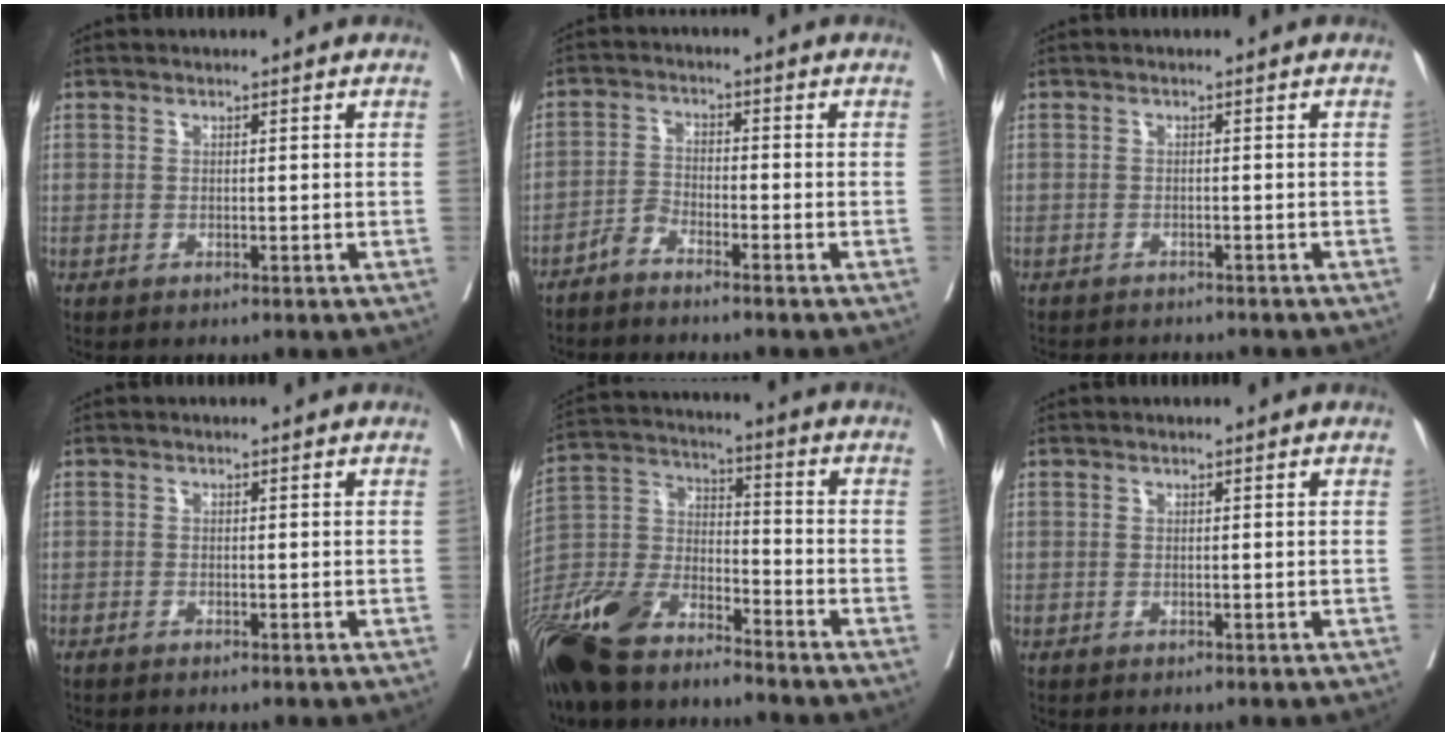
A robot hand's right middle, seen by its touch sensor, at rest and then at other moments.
{"total": 3.0, "force": [-2.8, 0.0, 1.1], "torque": [-0.029, -0.005, -0.062]}
{"total": 5.8, "force": [-5.6, 0.9, 1.4], "torque": [-0.014, -0.009, -0.075]}
{"total": 1.0, "force": [-0.9, 0.1, 0.5], "torque": [-0.011, -0.002, -0.015]}
{"total": 16.6, "force": [-13.8, 4.7, 8.0], "torque": [-0.176, -0.011, -0.268]}
{"total": 0.0}